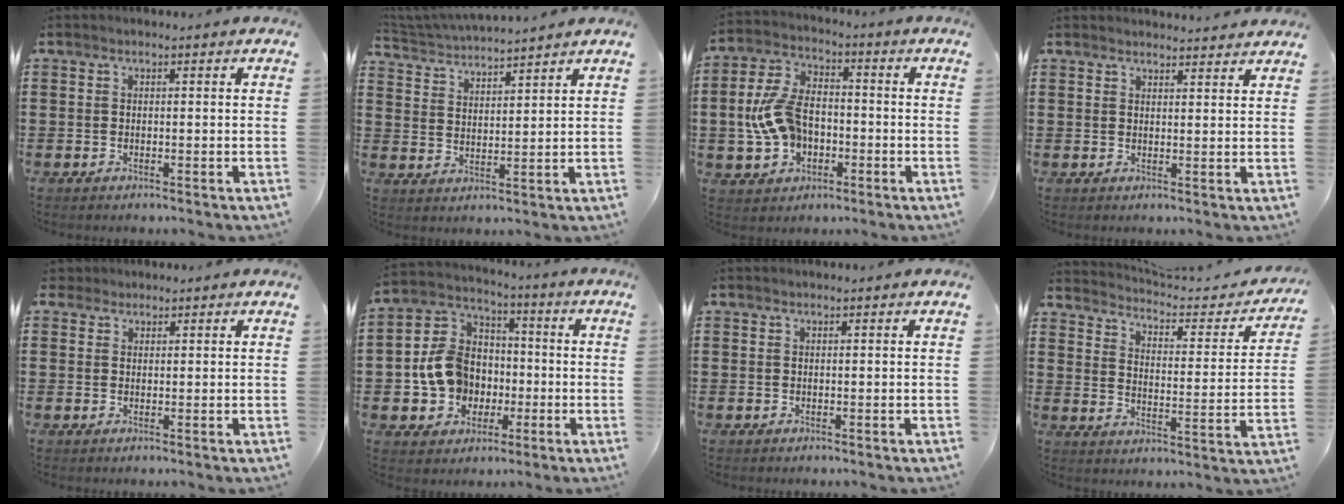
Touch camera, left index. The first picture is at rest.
{"total": 3.9, "force": [3.9, -0.2, 0.5], "torque": [-0.026, -0.021, 0.067]}
{"total": 9.3, "force": [-1.7, 6.1, 6.8], "torque": [-0.171, 0.006, -0.038]}
{"total": 2.1, "force": [2.1, -0.1, 0.1], "torque": [-0.009, -0.006, 0.042]}
{"total": 1.9, "force": [1.6, 1.0, 0.2], "torque": [-0.010, 0.008, 0.031]}
{"total": 10.2, "force": [-1.7, 8.8, 4.7], "torque": [-0.138, 0.022, -0.031]}
{"total": 0.0}
{"total": 2.9, "force": [2.7, 0.2, 0.9], "torque": [-0.039, -0.026, 0.036]}